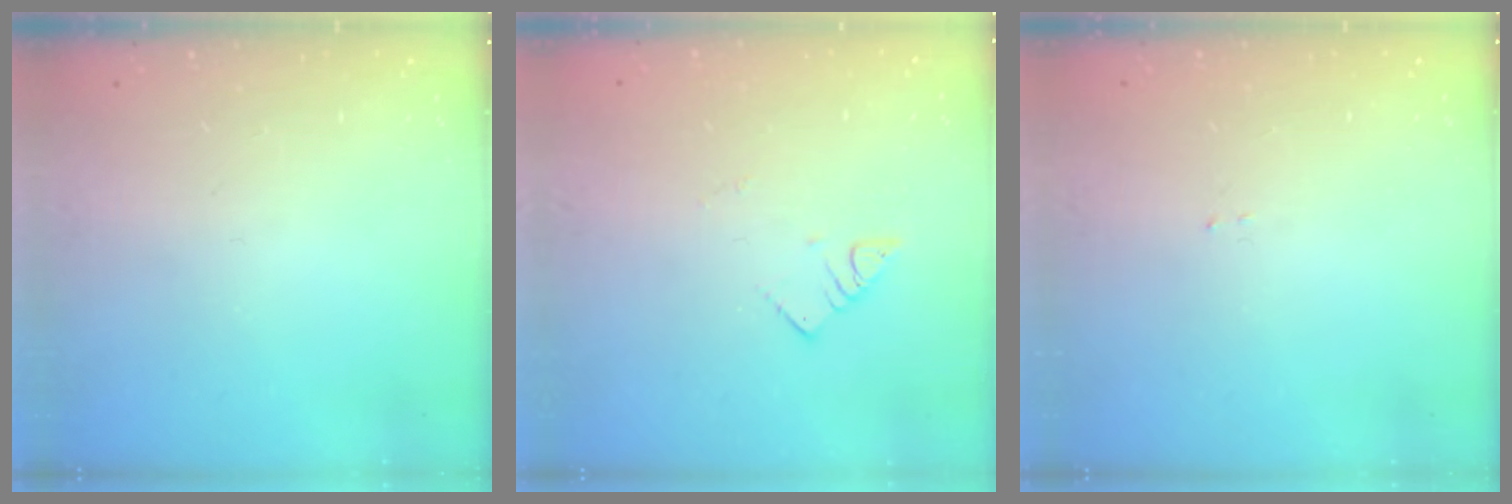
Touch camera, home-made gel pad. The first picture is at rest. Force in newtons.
{"total": 2.4, "press": 2.4, "slide": 0.4}
{"total": 1.5, "press": 1.5, "slide": 0.2}